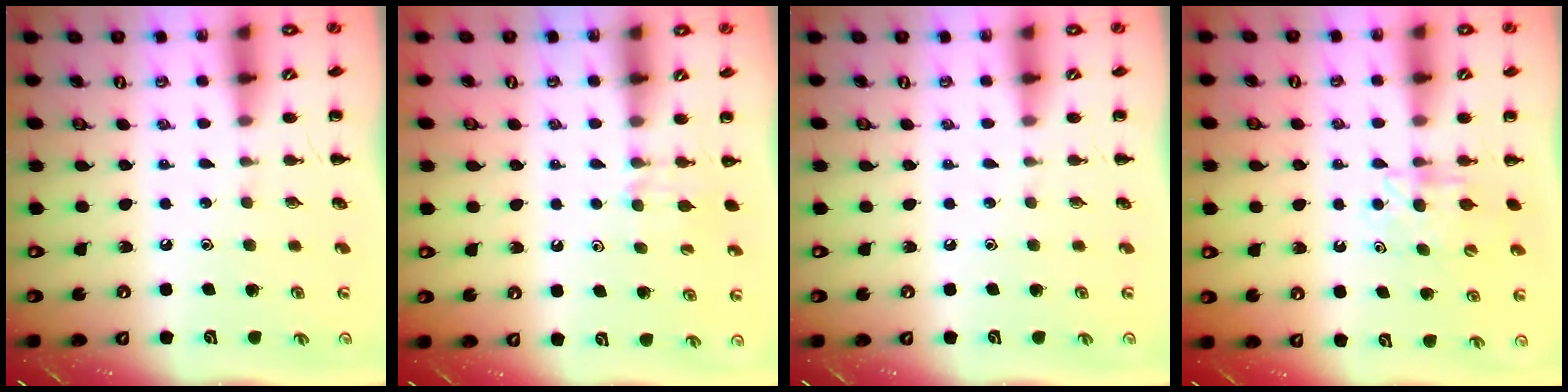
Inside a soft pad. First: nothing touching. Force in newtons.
{"total": 4.8, "press": 4.6, "slide": 1.6}
{"total": 0.0}
{"total": 6.1, "press": 6.1, "slide": 0.7}